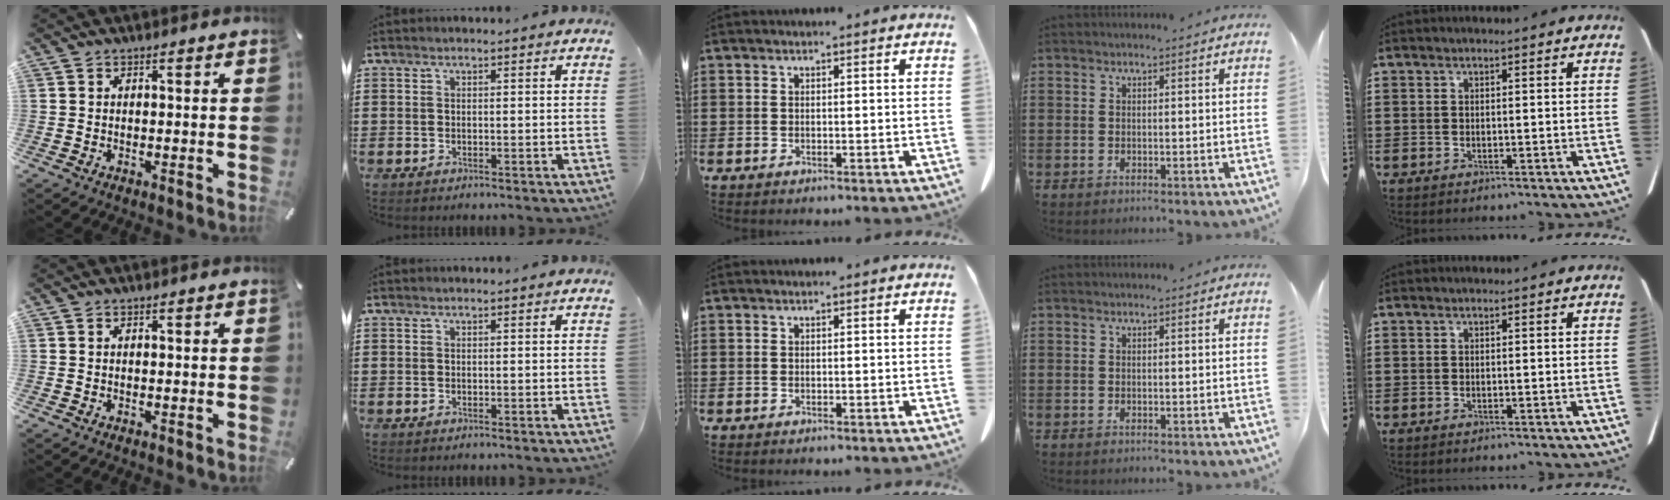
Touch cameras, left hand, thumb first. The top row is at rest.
{}